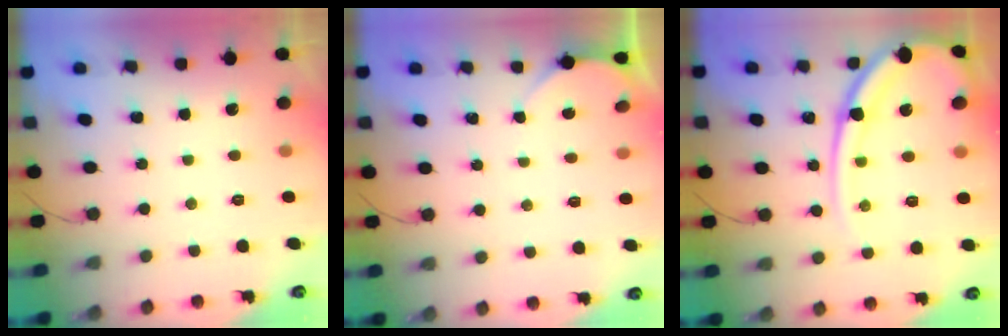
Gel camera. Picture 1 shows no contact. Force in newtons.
{"total": 1.8, "press": 1.8, "slide": 0.2}
{"total": 15.5, "press": 15.3, "slide": 2.0}